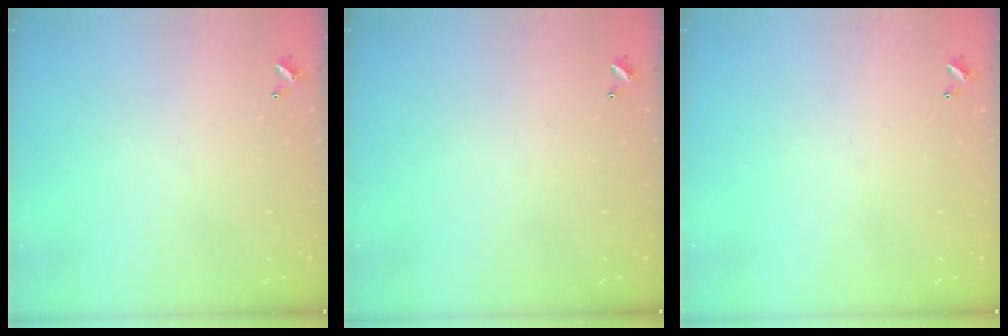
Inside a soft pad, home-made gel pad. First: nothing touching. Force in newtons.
{"total": 0.0}
{"total": 0.0}